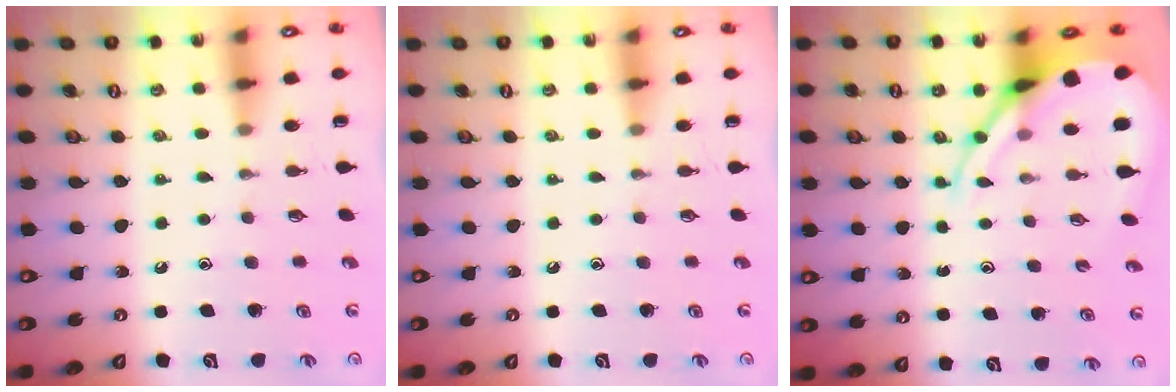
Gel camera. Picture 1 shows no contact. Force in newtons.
{"total": 0.0}
{"total": 8.8, "press": 8.7, "slide": 0.9}